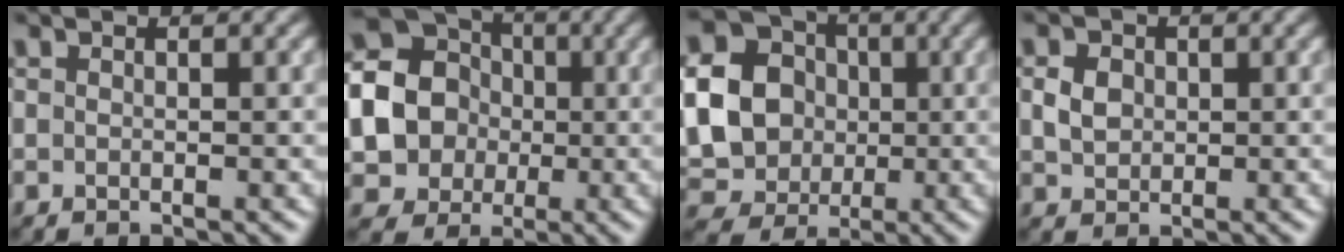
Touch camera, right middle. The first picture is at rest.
{"total": 17.0, "force": [-0.2, 15.9, 5.9], "torque": [-0.161, 0.007, -0.042]}
{"total": 14.3, "force": [0.7, 12.9, 6.2], "torque": [-0.186, 0.013, -0.010]}
{"total": 2.1, "force": [0.3, 1.8, 1.1], "torque": [-0.027, 0.001, 0.005]}